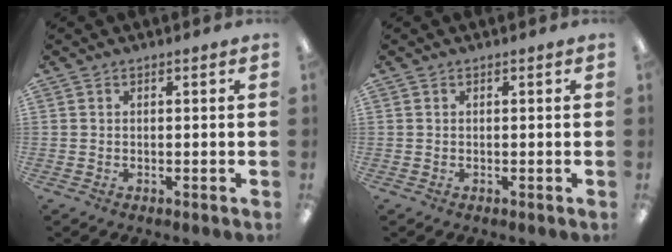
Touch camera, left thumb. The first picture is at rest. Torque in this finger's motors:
{"motor_torque": [0.00, 0.00, 0.00, 0.00, 0.00]}